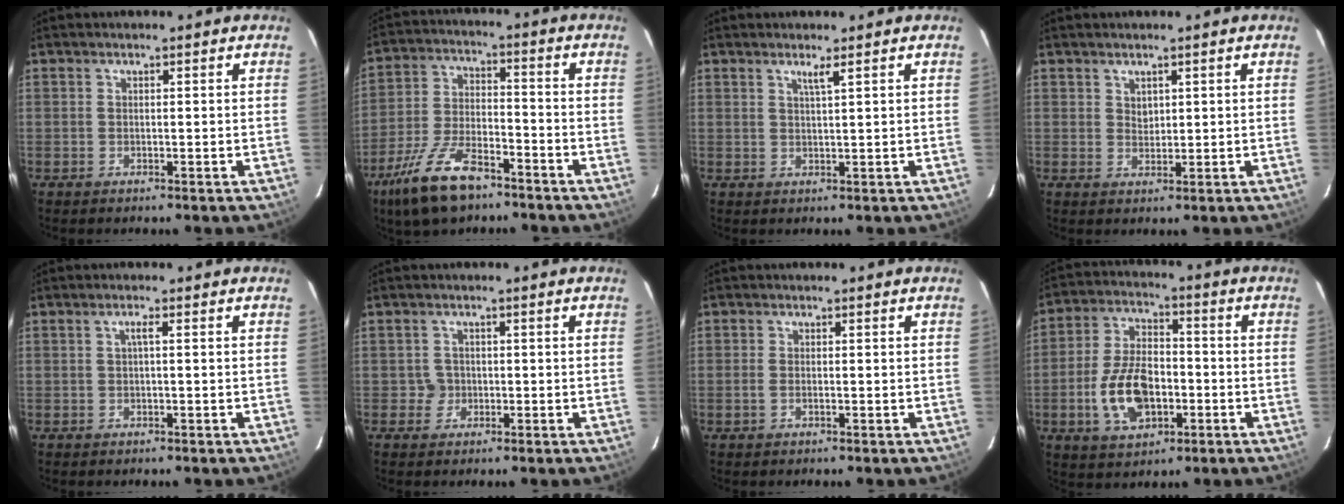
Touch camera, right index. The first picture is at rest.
{"total": 14.2, "force": [-9.8, 5.5, 8.7], "torque": [-0.192, -0.018, -0.179]}
{"total": 1.6, "force": [1.0, -0.4, 1.2], "torque": [-0.022, -0.003, 0.017]}
{"total": 1.7, "force": [1.1, 1.1, 0.5], "torque": [-0.005, 0.002, 0.021]}
{"total": 1.1, "force": [0.0, -0.1, 1.1], "torque": [-0.019, 0.004, -0.001]}
{"total": 2.0, "force": [-0.4, 2.0, -0.2], "torque": [0.007, 0.009, -0.003]}
{"total": 1.2, "force": [-0.3, 0.6, 1.0], "torque": [-0.023, 0.000, -0.008]}
{"total": 12.8, "force": [-3.7, 7.5, 9.8], "torque": [-0.198, 0.010, -0.057]}